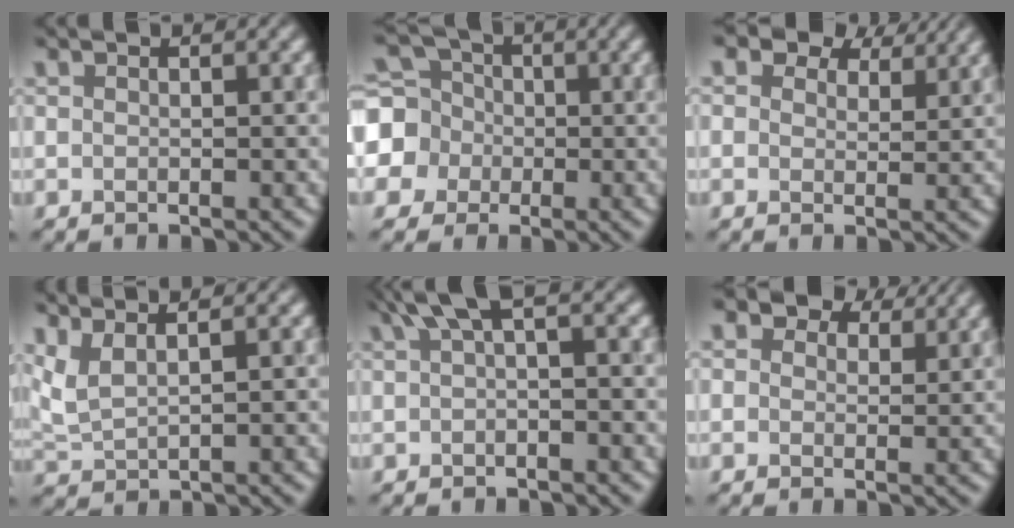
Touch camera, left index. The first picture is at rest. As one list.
[{"total": 7.7, "force": [-0.3, 7.3, 2.5], "torque": [-0.073, 0.021, -0.043]}, {"total": 6.8, "force": [5.2, 3.2, 3.0], "torque": [-0.055, 0.007, 0.070]}, {"total": 2.4, "force": [1.8, 0.5, 1.6], "torque": [-0.040, 0.008, 0.044]}, {"total": 2.8, "force": [1.1, 0.4, 2.5], "torque": [-0.041, 0.010, 0.018]}, {"total": 6.0, "force": [4.3, 3.1, 2.8], "torque": [-0.047, 0.010, 0.048]}]